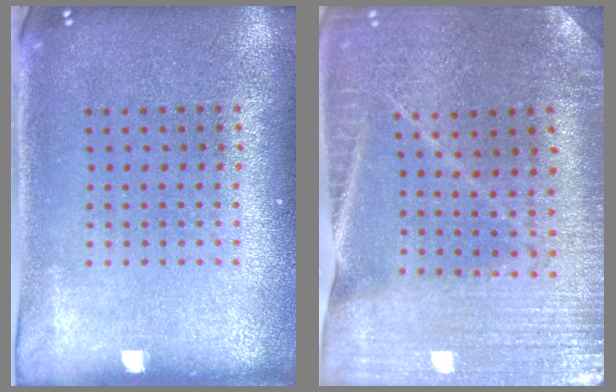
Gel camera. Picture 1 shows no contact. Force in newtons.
{"total": 1.7, "press": 1.7, "slide": 0.1}